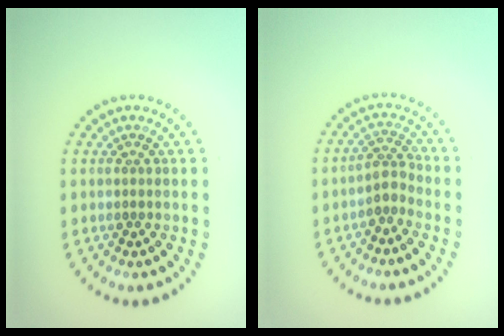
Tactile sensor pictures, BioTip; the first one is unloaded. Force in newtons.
{"total": 2.1, "press": 1.6, "slide": 1.5}